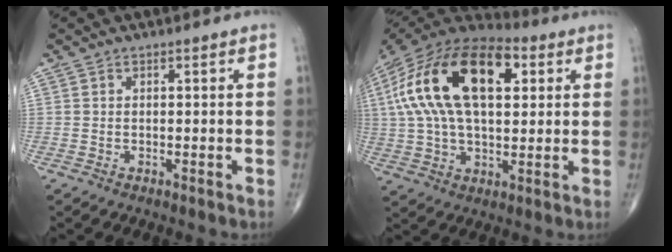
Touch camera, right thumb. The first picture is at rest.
{"total": 25.9, "force": [6.8, 13.3, 21.1], "torque": [-0.409, 0.023, 0.112]}